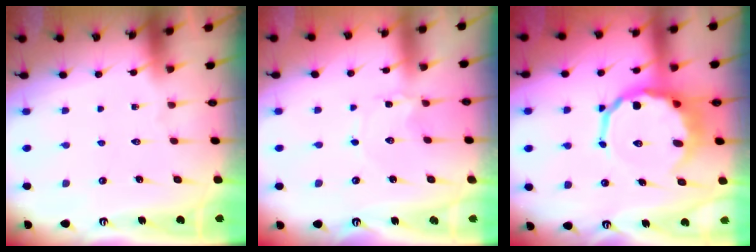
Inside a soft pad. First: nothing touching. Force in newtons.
{"total": 0.0}
{"total": 11.4, "press": 10.9, "slide": 3.1}